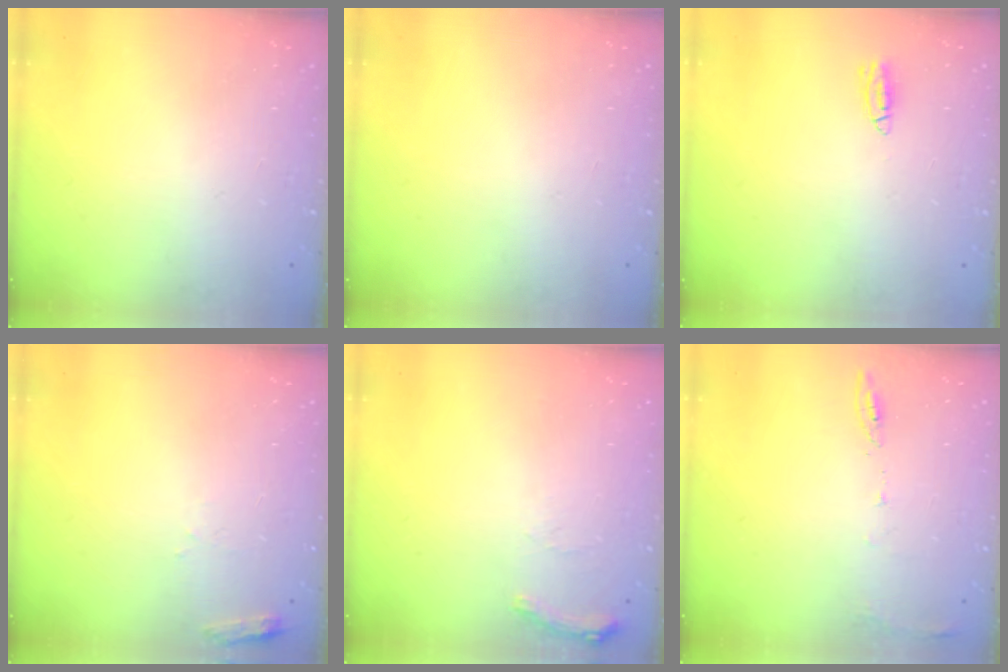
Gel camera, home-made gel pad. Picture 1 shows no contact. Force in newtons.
{"total": 0.0}
{"total": 4.1, "press": 3.5, "slide": 2.1}
{"total": 4.4, "press": 4.3, "slide": 0.5}
{"total": 5.1, "press": 5.1, "slide": 0.7}
{"total": 6.5, "press": 6.5, "slide": 0.9}